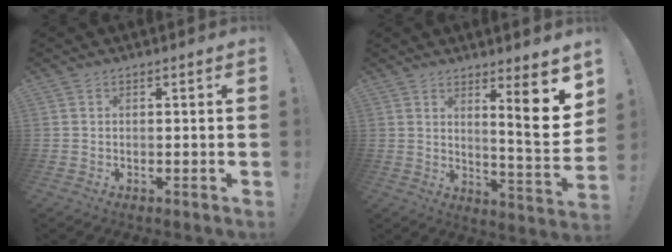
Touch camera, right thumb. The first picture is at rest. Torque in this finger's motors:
{"motor_torque": [-0.73, 0.93, 0.58, -0.06, 0.05]}